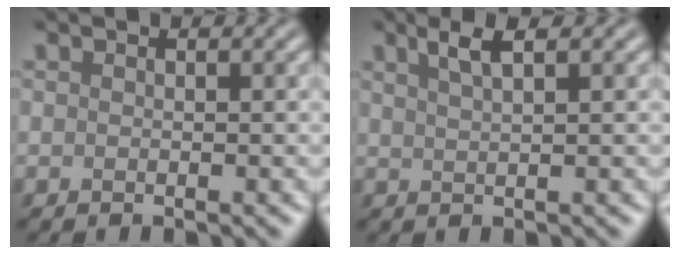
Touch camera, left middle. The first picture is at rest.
{"total": 2.2, "force": [1.3, 0.5, 1.7], "torque": [-0.021, 0.001, 0.026]}